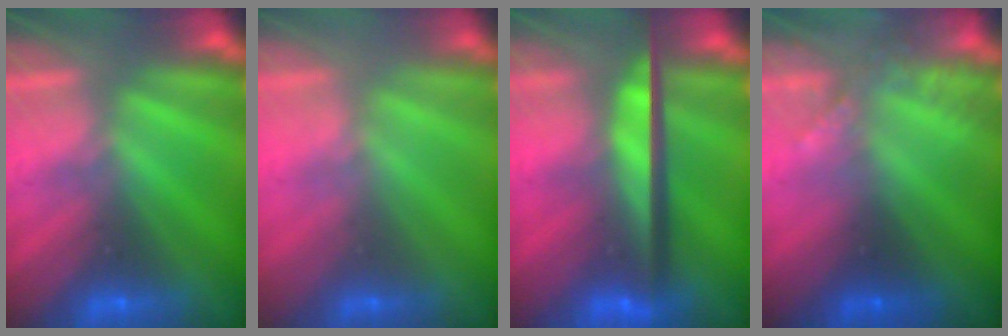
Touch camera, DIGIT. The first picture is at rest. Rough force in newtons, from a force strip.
{"total": 2.2}
{"total": 10.9}
{"total": 2.1}